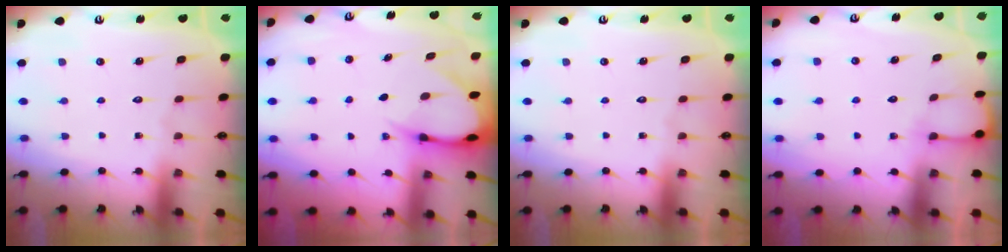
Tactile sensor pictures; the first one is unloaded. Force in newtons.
{"total": 6.0, "press": 6.0, "slide": 0.8}
{"total": 0.0}
{"total": 3.3, "press": 3.3, "slide": 0.4}